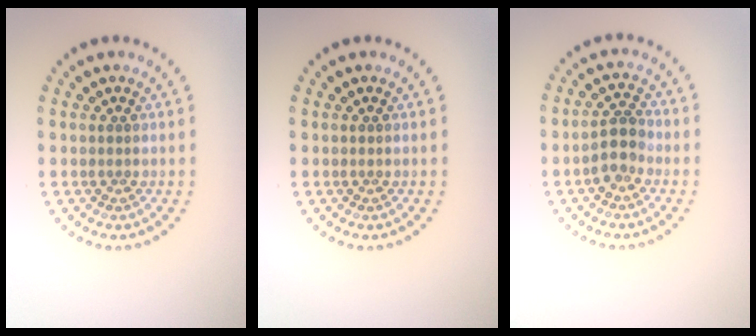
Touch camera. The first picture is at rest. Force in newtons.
{"total": 0.0}
{"total": 2.9, "press": 2.7, "slide": 1.1}